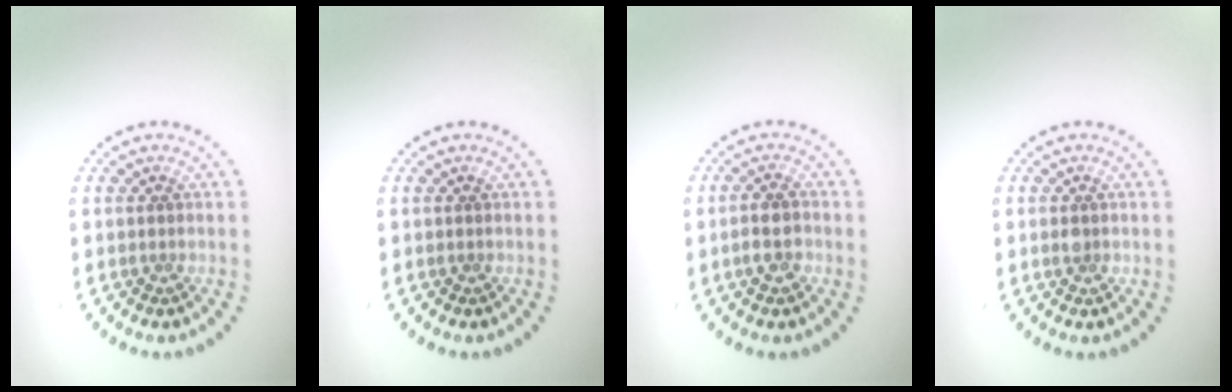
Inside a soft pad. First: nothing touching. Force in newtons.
{"total": 0.0}
{"total": 2.5, "press": 2.4, "slide": 0.7}
{"total": 1.0, "press": 0.9, "slide": 0.1}